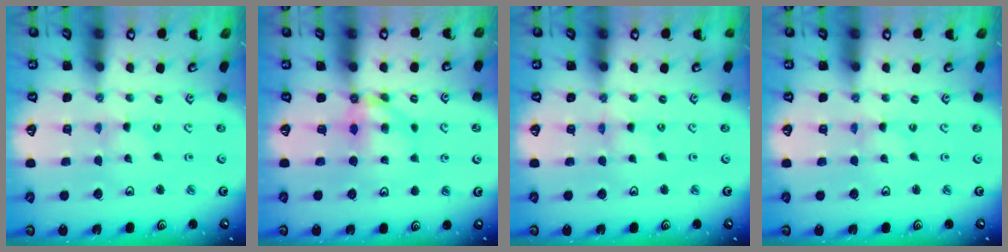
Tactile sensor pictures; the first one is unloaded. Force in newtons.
{"total": 6.0, "press": 6.0, "slide": 0.1}
{"total": 0.0}
{"total": 0.0}